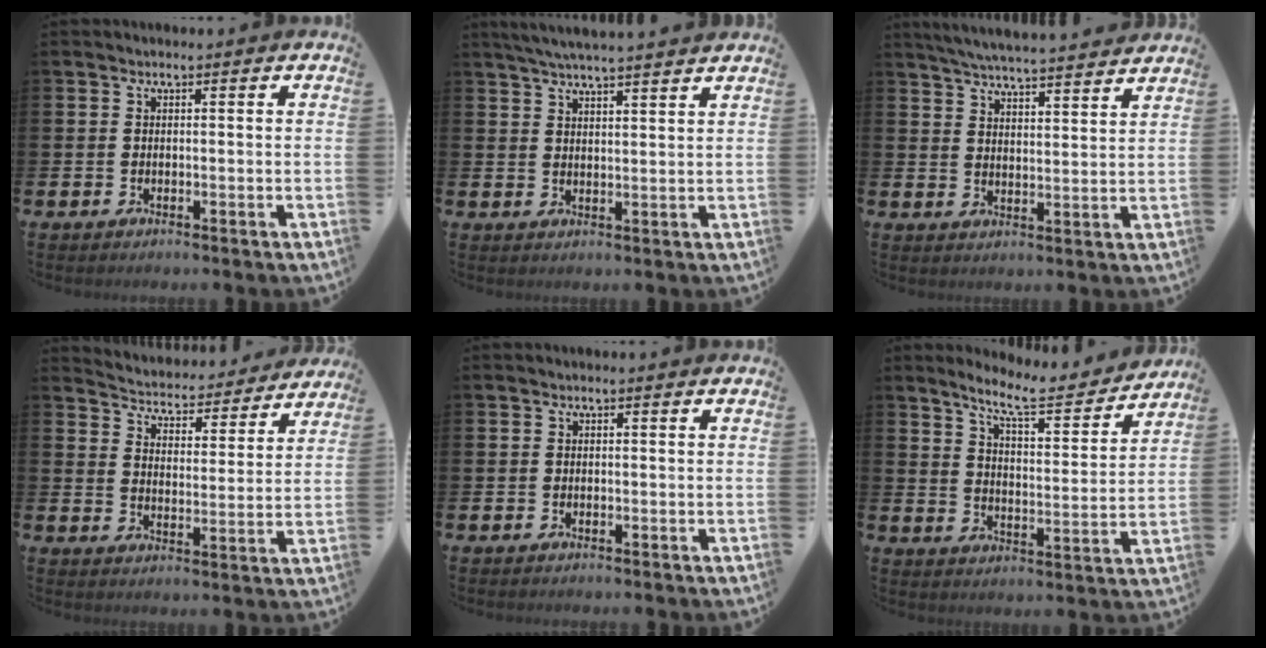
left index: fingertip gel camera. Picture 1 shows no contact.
{"total": 4.6, "force": [4.4, -0.4, 1.2], "torque": [-0.029, -0.018, 0.078]}
{"total": 5.7, "force": [5.7, -0.2, 0.9], "torque": [-0.029, -0.041, 0.099]}
{"total": 4.5, "force": [4.3, 1.0, 0.1], "torque": [-0.024, -0.044, 0.068]}
{"total": 0.0}
{"total": 8.3, "force": [7.5, 1.0, 3.3], "torque": [-0.077, -0.046, 0.128]}